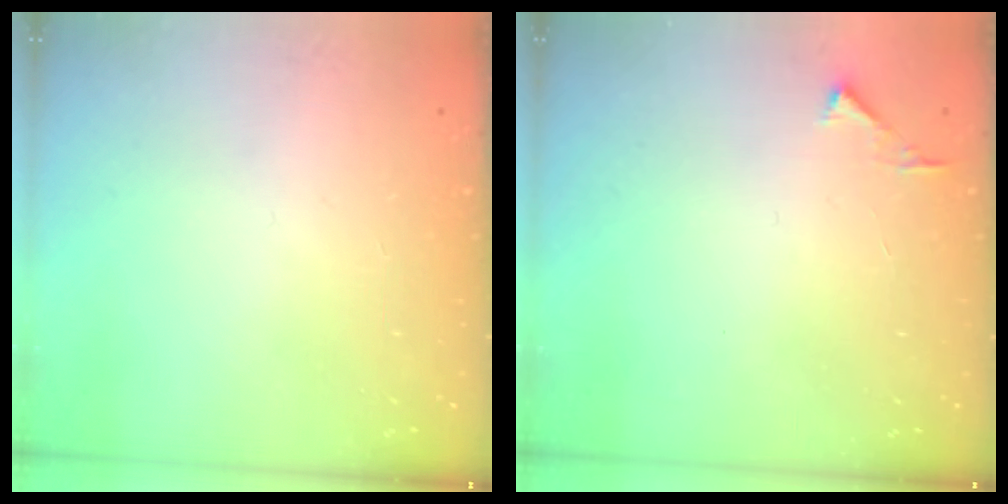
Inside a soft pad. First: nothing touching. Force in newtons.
{"total": 2.8, "press": 2.8, "slide": 0.3}